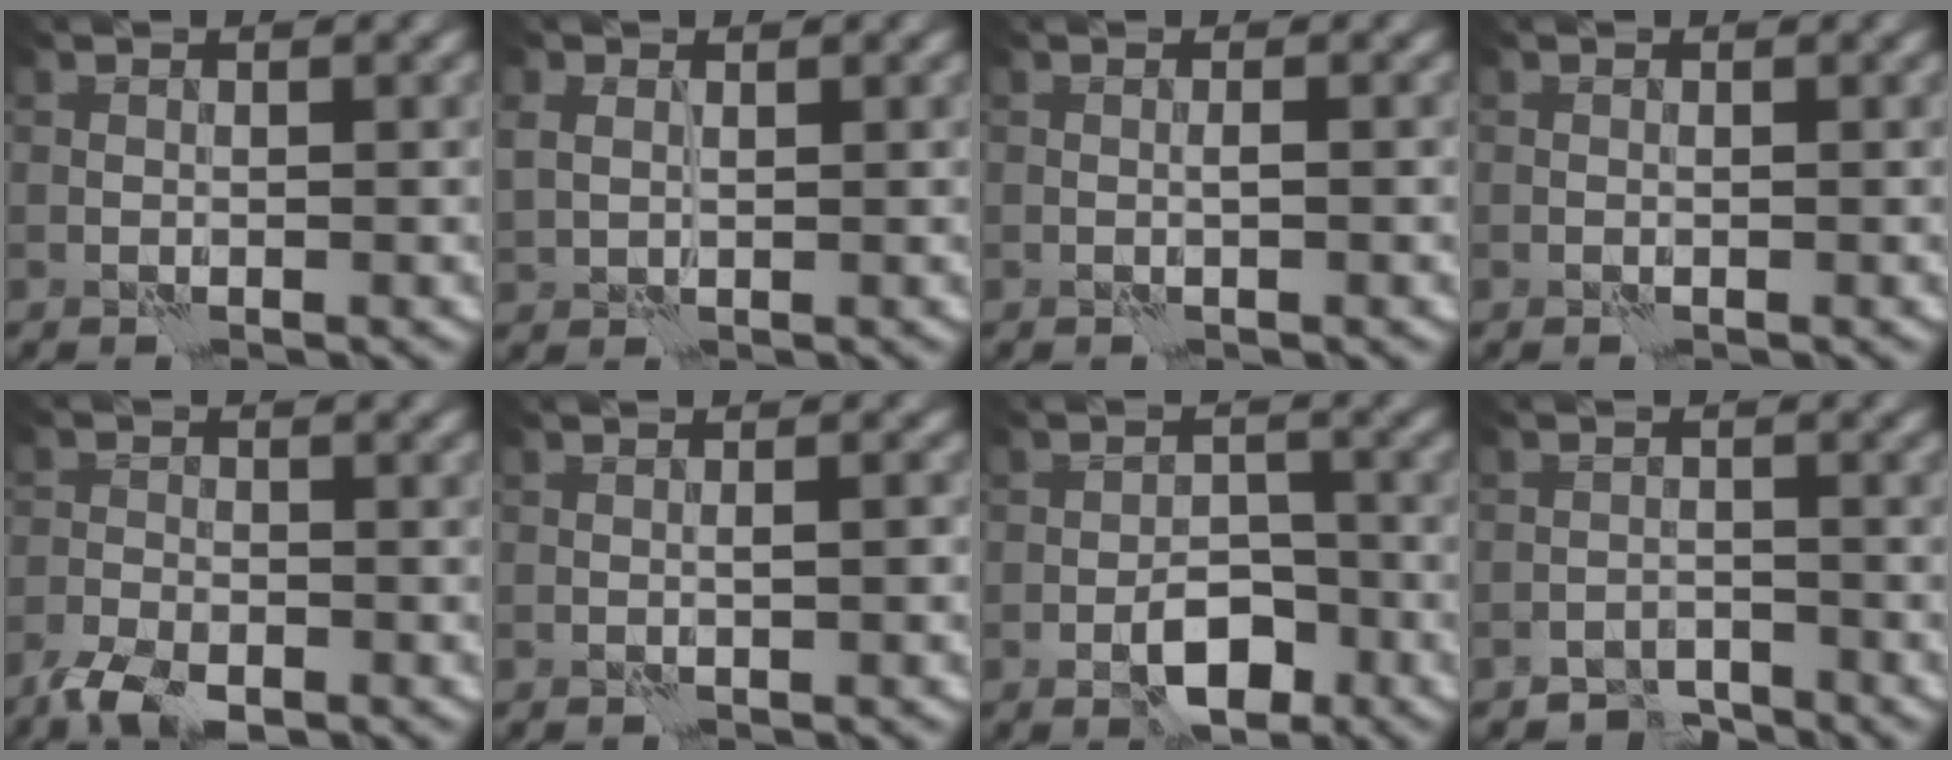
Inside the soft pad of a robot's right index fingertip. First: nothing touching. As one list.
[{"total": 1.7, "force": [0.7, 1.3, 1.0], "torque": [-0.027, 0.005, 0.015]}, {"total": 0.5, "force": [-0.2, -0.3, 0.4], "torque": [-0.009, 0.004, -0.004]}, {"total": 0.0}, {"total": 4.4, "force": [-3.6, 1.6, 2.1], "torque": [-0.040, -0.008, -0.075]}, {"total": 0.8, "force": [-0.4, -0.2, 0.7], "torque": [-0.011, 0.007, -0.006]}, {"total": 4.3, "force": [-2.4, 2.1, 2.9], "torque": [-0.040, 0.006, -0.039]}, {"total": 2.6, "force": [-2.6, 0.7, 0.0], "torque": [0.008, 0.006, -0.050]}]